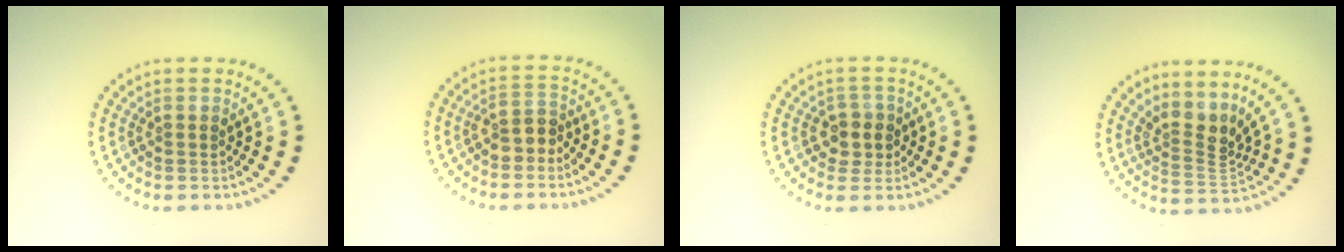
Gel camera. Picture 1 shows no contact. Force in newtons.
{"total": 2.1, "press": 2.0, "slide": 0.8}
{"total": 2.4, "press": 2.2, "slide": 0.9}
{"total": 3.2, "press": 2.2, "slide": 2.4}